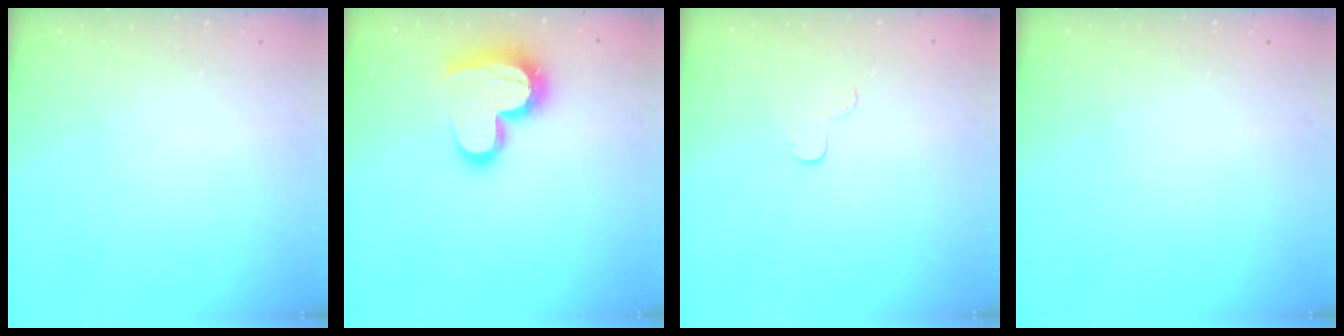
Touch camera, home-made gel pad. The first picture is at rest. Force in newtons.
{"total": 17.7, "press": 17.7, "slide": 1.3}
{"total": 4.0, "press": 4.0, "slide": 0.4}
{"total": 0.0}